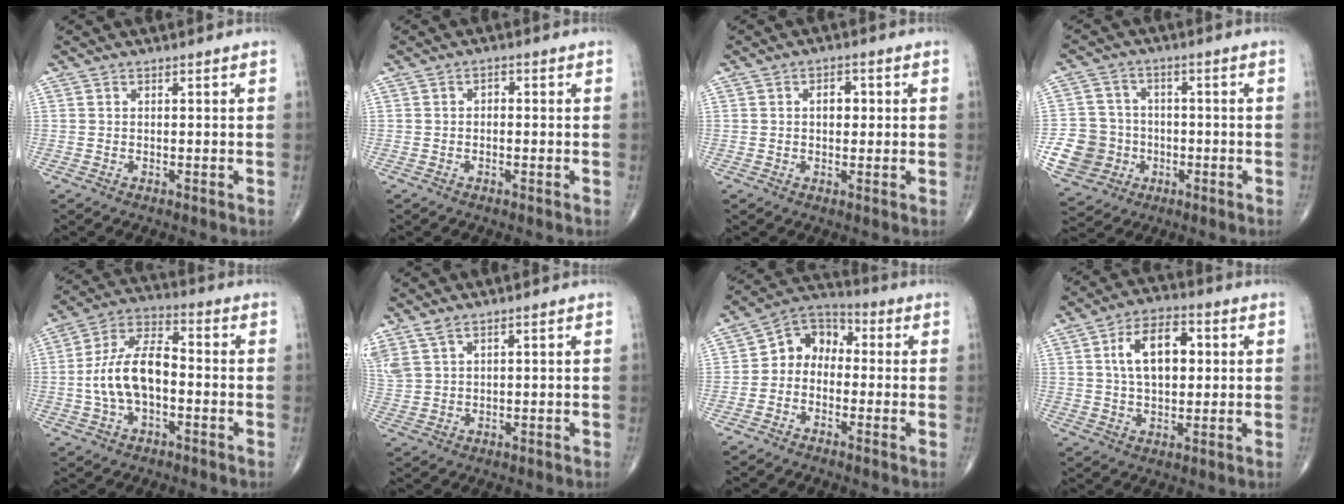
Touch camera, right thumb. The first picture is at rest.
{"total": 1.2, "force": [-0.2, 0.9, 0.8], "torque": [-0.005, 0.006, -0.007]}
{"total": 3.4, "force": [0.5, 2.2, 2.5], "torque": [-0.026, 0.006, 0.005]}
{"total": 10.1, "force": [-2.5, 9.4, 2.7], "torque": [-0.031, 0.019, -0.039]}
{"total": 12.5, "force": [-1.6, 6.7, 10.4], "torque": [-0.198, 0.040, -0.035]}
{"total": 4.6, "force": [3.4, 1.6, 2.6], "torque": [-0.065, -0.002, 0.083]}
{"total": 8.2, "force": [-0.8, 6.6, 4.8], "torque": [-0.044, 0.037, -0.038]}
{"total": 11.5, "force": [2.4, 6.6, 9.1], "torque": [-0.136, 0.008, 0.036]}